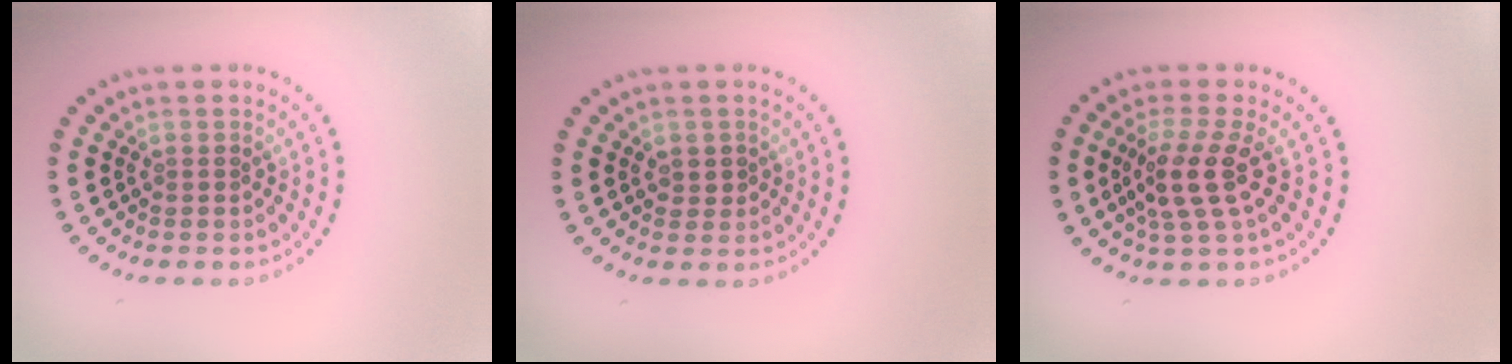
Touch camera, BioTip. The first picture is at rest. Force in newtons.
{"total": 0.8, "press": 0.8, "slide": 0.2}
{"total": 3.7, "press": 3.1, "slide": 2.1}